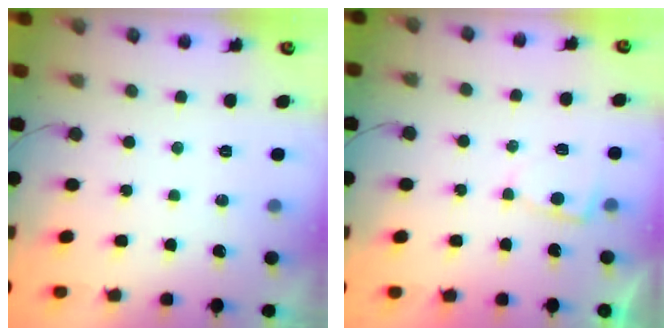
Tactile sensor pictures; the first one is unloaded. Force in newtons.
{"total": 3.2, "press": 3.2, "slide": 0.2}